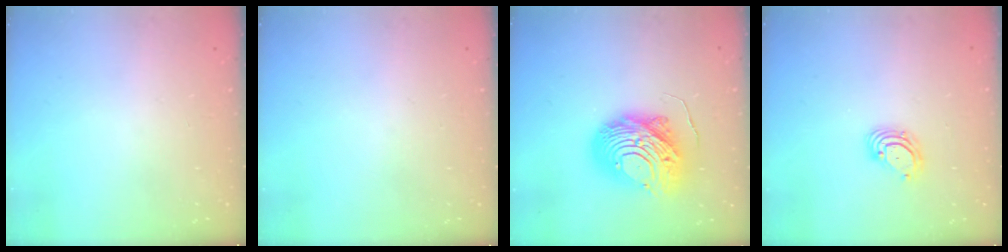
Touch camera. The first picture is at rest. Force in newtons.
{"total": 0.0}
{"total": 14.3, "press": 14.3, "slide": 1.4}
{"total": 3.9, "press": 3.9, "slide": 0.2}